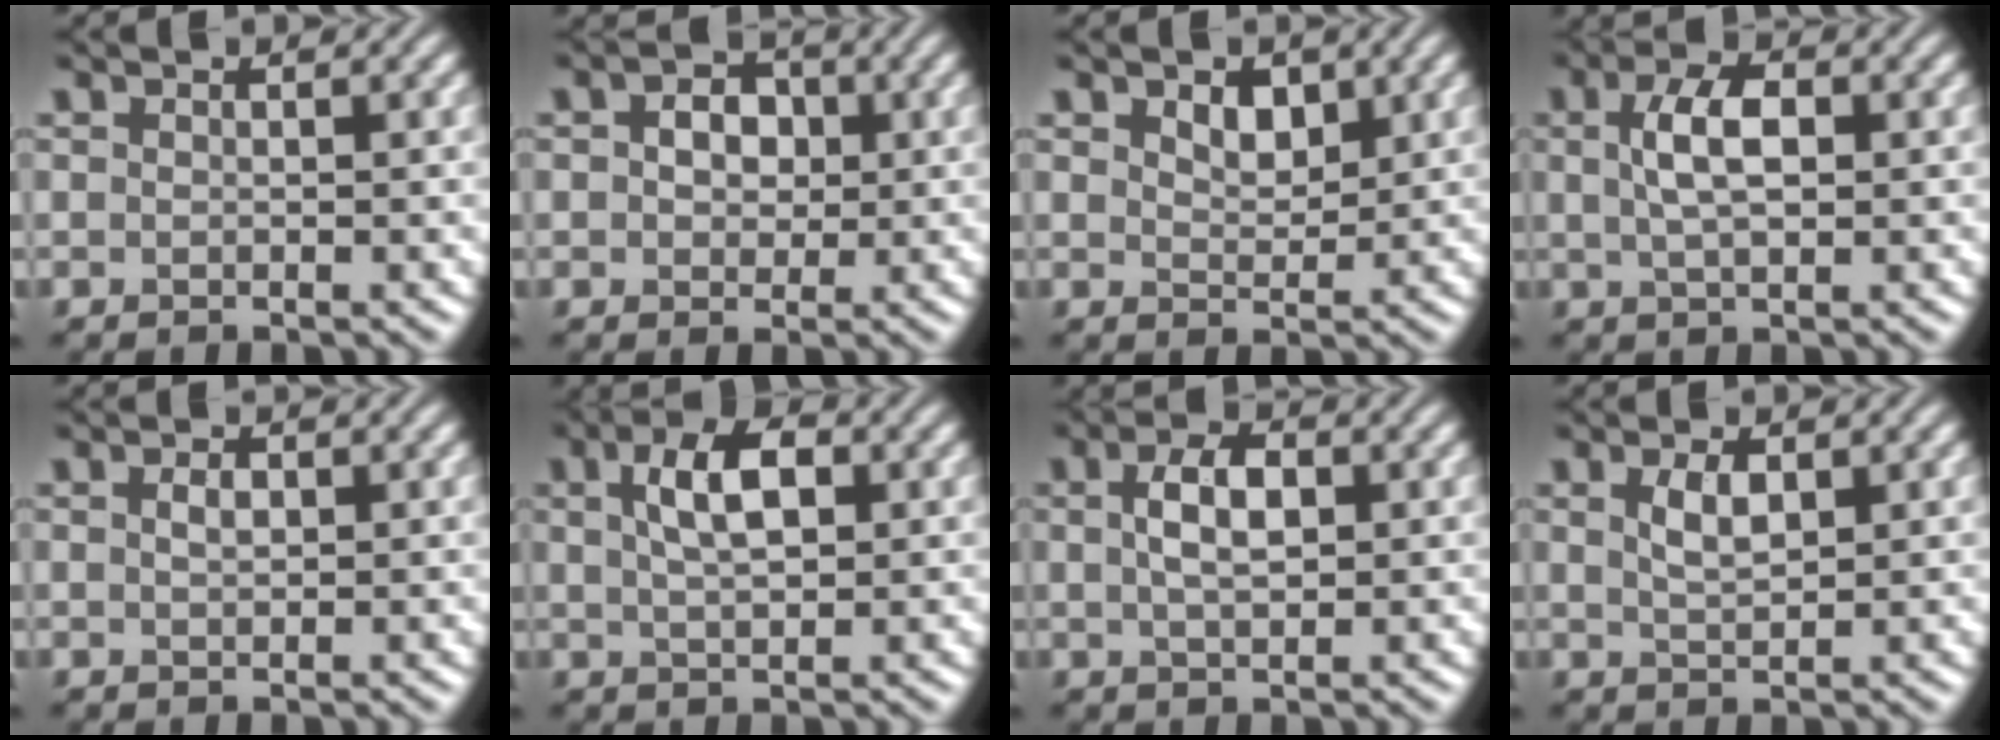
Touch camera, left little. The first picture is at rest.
{"total": 3.5, "force": [0.7, 2.6, 2.2], "torque": [-0.029, 0.006, -0.006]}
{"total": 2.2, "force": [1.1, 1.4, 1.3], "torque": [-0.028, -0.001, 0.019]}
{"total": 3.9, "force": [0.7, 1.9, 3.4], "torque": [-0.071, 0.006, 0.012]}
{"total": 1.1, "force": [0.3, 0.6, 0.8], "torque": [-0.017, 0.002, 0.006]}
{"total": 4.6, "force": [1.3, 2.2, 3.8], "torque": [-0.072, 0.009, 0.021]}
{"total": 3.6, "force": [0.7, 1.9, 3.0], "torque": [-0.062, 0.004, 0.012]}
{"total": 2.2, "force": [0.9, 1.0, 1.8], "torque": [-0.039, 0.001, 0.020]}